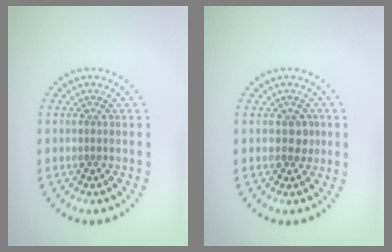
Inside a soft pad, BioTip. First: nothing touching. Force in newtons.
{"total": 1.5, "press": 1.4, "slide": 0.5}